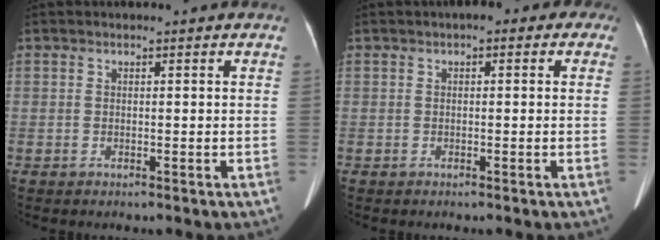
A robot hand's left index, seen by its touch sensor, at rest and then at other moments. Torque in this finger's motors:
{"motor_torque": [0.03, -0.03, -0.01, -0.04]}